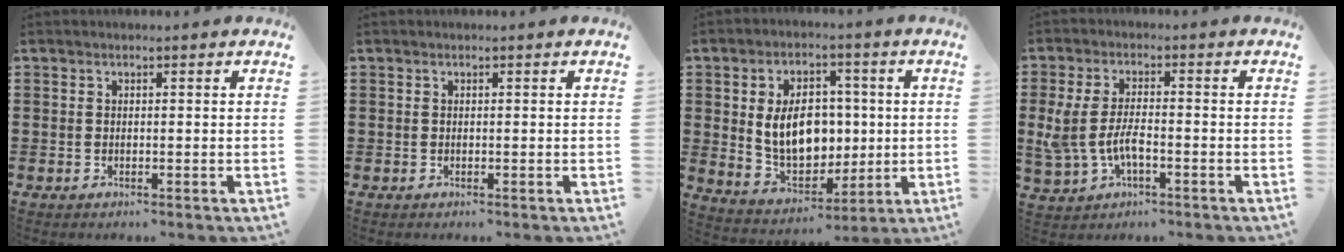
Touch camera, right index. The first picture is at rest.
{"total": 0.0}
{"total": 10.2, "force": [1.1, 7.0, 7.4], "torque": [-0.133, 0.009, 0.016]}
{"total": 6.2, "force": [-1.6, 3.0, 5.2], "torque": [-0.134, -0.004, -0.039]}